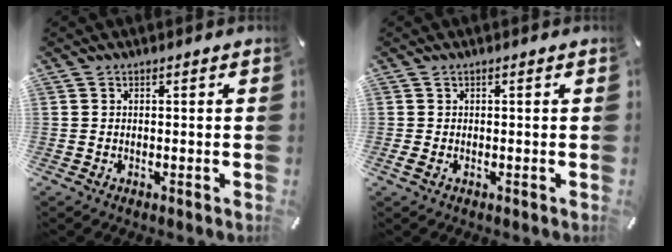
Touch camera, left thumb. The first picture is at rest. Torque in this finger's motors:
{"motor_torque": [0.17, 0.35, 0.17, -0.01, 0.06]}